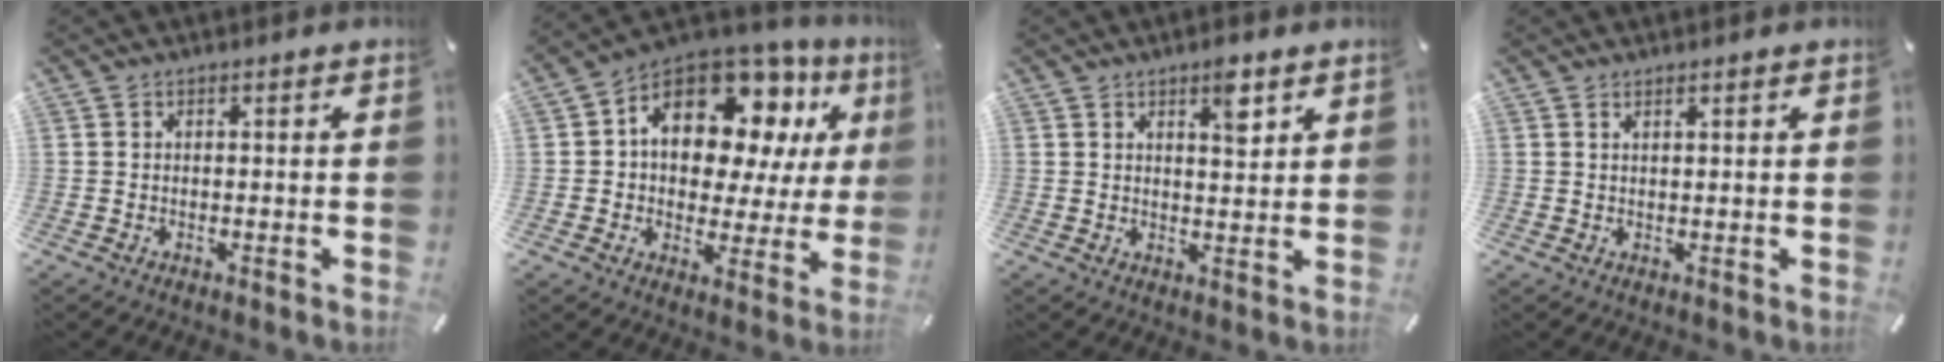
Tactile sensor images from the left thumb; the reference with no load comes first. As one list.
[{"total": 15.6, "force": [7.1, 10.2, 9.4], "torque": [-0.156, -0.047, 0.128]}, {"total": 5.6, "force": [3.3, 2.0, 4.1], "torque": [-0.047, -0.016, 0.049]}, {"total": 1.0, "force": [0.9, -0.1, 0.5], "torque": [-0.009, -0.002, 0.017]}]